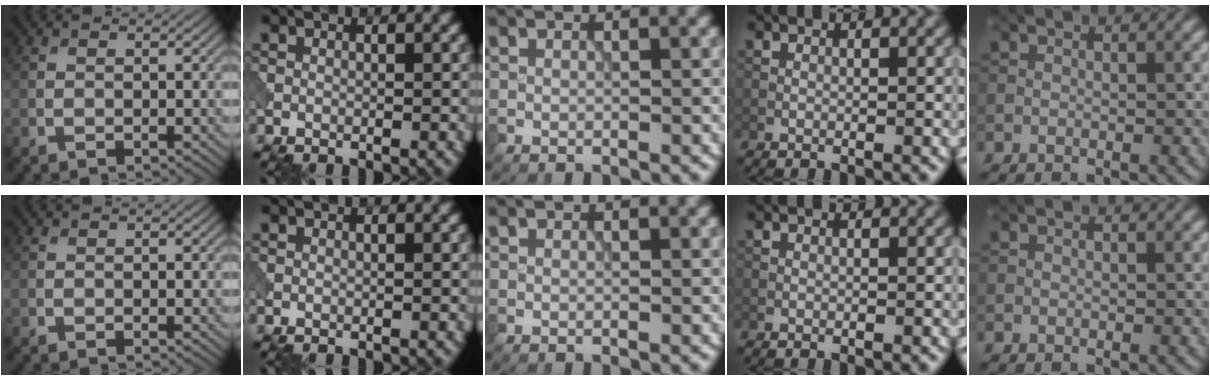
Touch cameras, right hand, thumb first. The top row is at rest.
{}